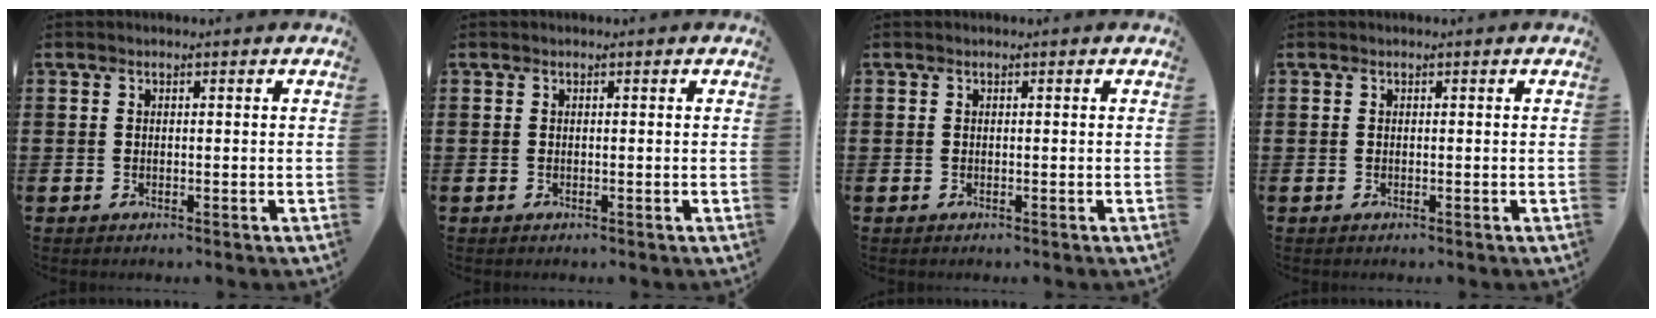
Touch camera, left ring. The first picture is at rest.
{"total": 0.0}
{"total": 0.0}
{"total": 0.0}